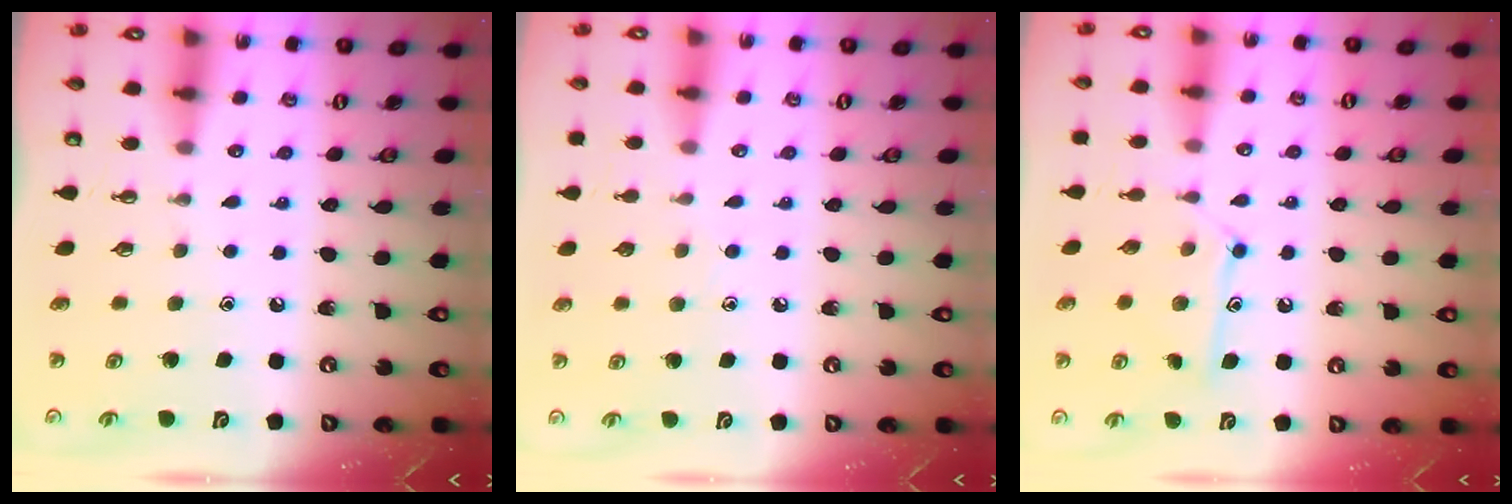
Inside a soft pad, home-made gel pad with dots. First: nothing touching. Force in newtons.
{"total": 4.6, "press": 4.6, "slide": 0.5}
{"total": 10.6, "press": 10.6, "slide": 0.0}